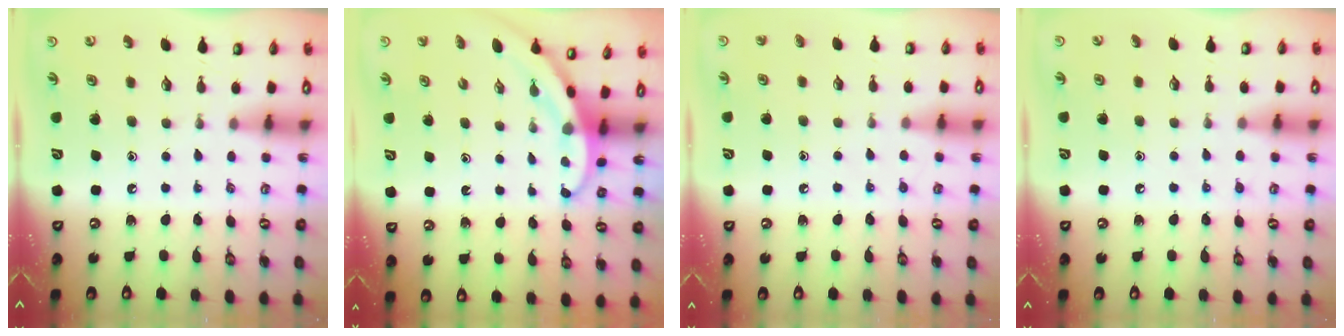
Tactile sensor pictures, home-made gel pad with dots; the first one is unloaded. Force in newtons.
{"total": 3.5, "press": 3.5, "slide": 0.1}
{"total": 5.4, "press": 5.4, "slide": 0.7}
{"total": 5.2, "press": 5.1, "slide": 0.7}